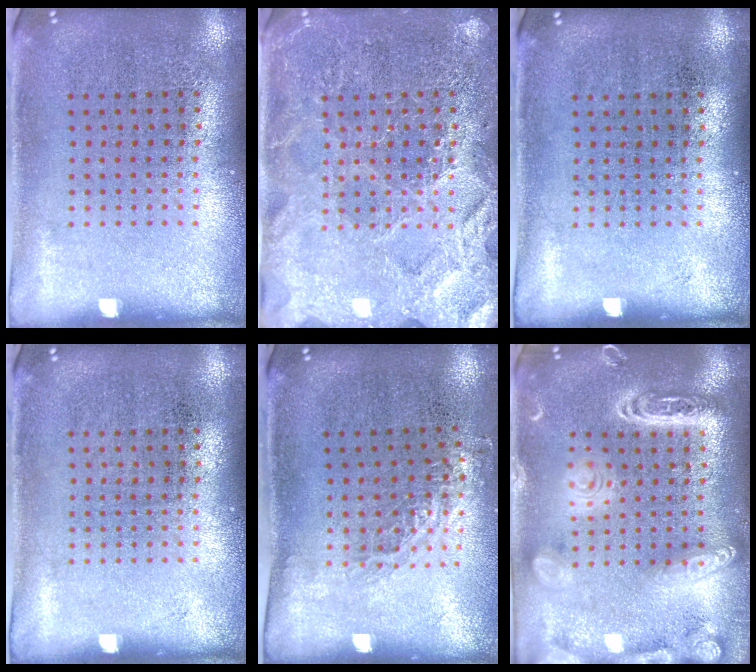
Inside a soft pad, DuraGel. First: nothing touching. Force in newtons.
{"total": 3.6, "press": 3.5, "slide": 1.0}
{"total": 0.0}
{"total": 0.0}
{"total": 0.8, "press": 0.8, "slide": 0.3}
{"total": 3.8, "press": 3.8, "slide": 0.3}